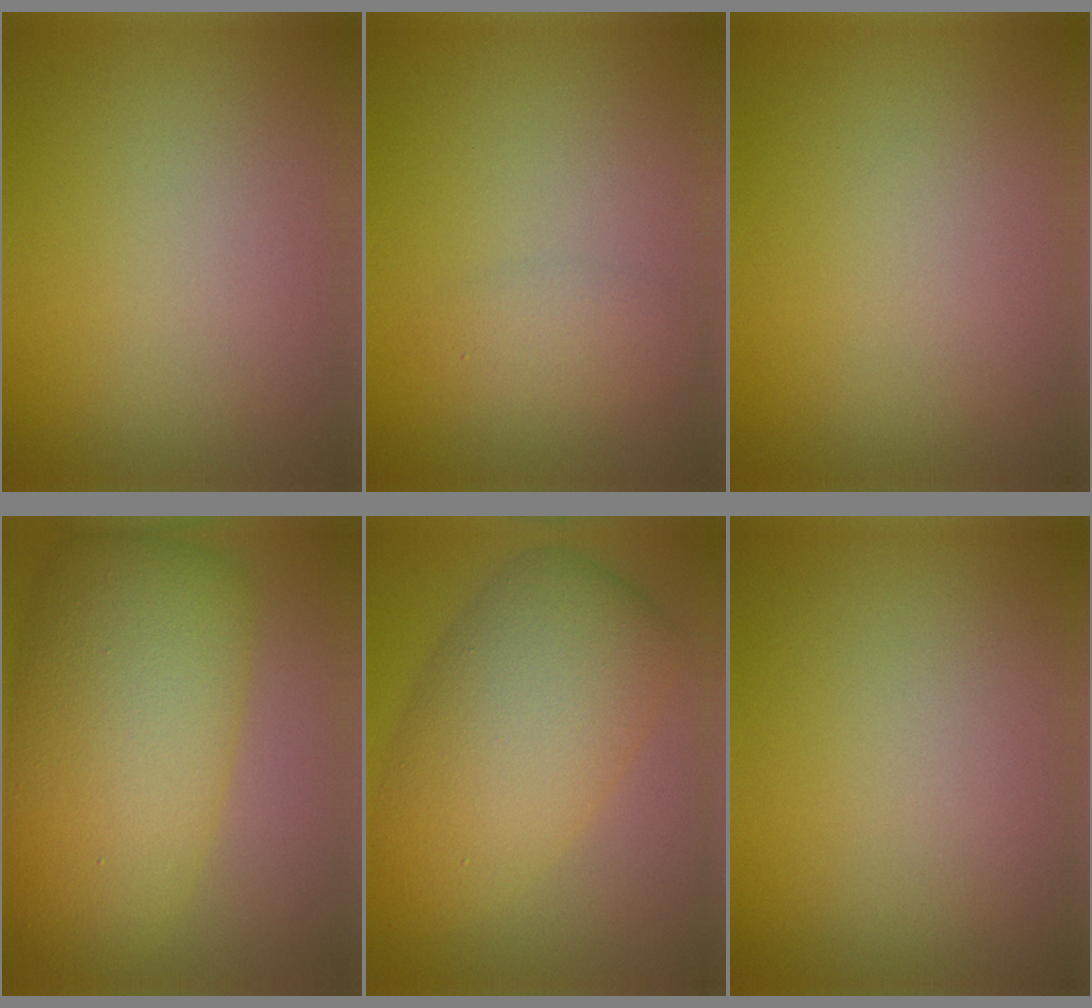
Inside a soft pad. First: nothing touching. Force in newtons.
{"total": 1.5, "press": 1.5, "slide": 0.1}
{"total": 0.0}
{"total": 11.1, "press": 11.1, "slide": 0.3}
{"total": 8.3, "press": 8.3, "slide": 0.2}
{"total": 0.0}